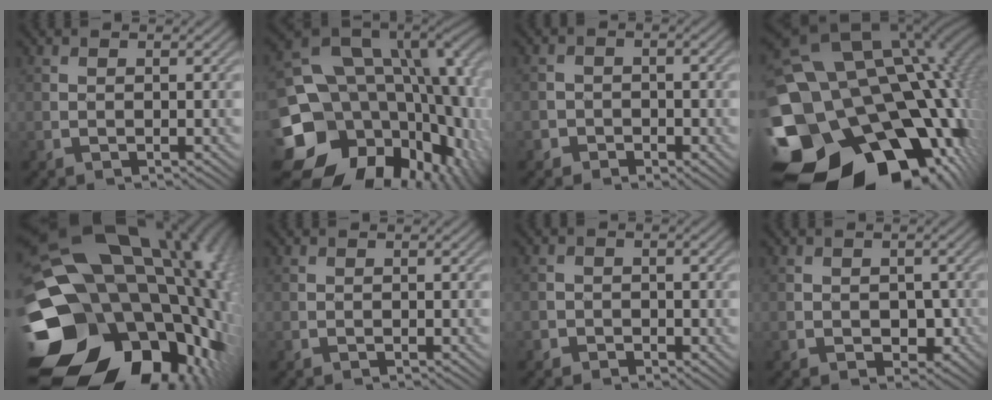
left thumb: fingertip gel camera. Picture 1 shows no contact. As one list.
[{"total": 22.2, "force": [-3.9, 17.0, 13.8], "torque": [-0.271, -0.060, -0.014]}, {"total": 3.4, "force": [-1.6, 2.9, 1.0], "torque": [-0.005, 0.005, -0.038]}, {"total": 23.5, "force": [-6.7, 16.6, 15.3], "torque": [-0.297, -0.039, -0.079]}, {"total": 23.5, "force": [-4.3, 17.3, 15.3], "torque": [-0.267, -0.039, -0.064]}, {"total": 0.0}, {"total": 2.0, "force": [-0.8, 1.8, 0.5], "torque": [0.005, -0.001, -0.019]}, {"total": 2.7, "force": [-0.5, 2.1, 1.5], "torque": [-0.025, -0.011, -0.005]}]